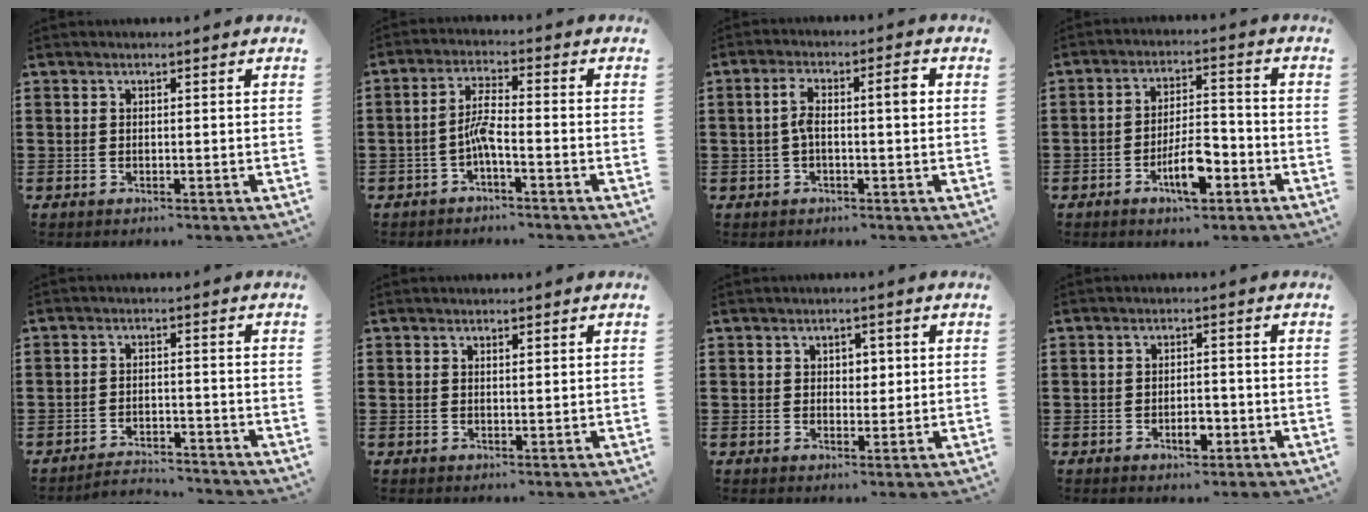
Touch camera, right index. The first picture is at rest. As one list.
[{"total": 4.4, "force": [-1.8, 0.7, 3.9], "torque": [-0.087, 0.002, -0.040]}, {"total": 5.3, "force": [0.2, 1.4, 5.1], "torque": [-0.102, 0.007, -0.004]}, {"total": 7.4, "force": [-3.6, 2.6, 5.9], "torque": [-0.114, 0.004, -0.066]}, {"total": 3.0, "force": [-3.0, 0.3, 0.1], "torque": [-0.009, 0.000, -0.064]}, {"total": 0.6, "force": [0.5, 0.2, 0.4], "torque": [-0.008, 0.001, 0.009]}, {"total": 2.1, "force": [0.5, 1.6, 1.2], "torque": [-0.020, 0.007, 0.006]}, {"total": 3.4, "force": [-1.5, 1.5, 2.6], "torque": [-0.045, 0.006, -0.026]}]